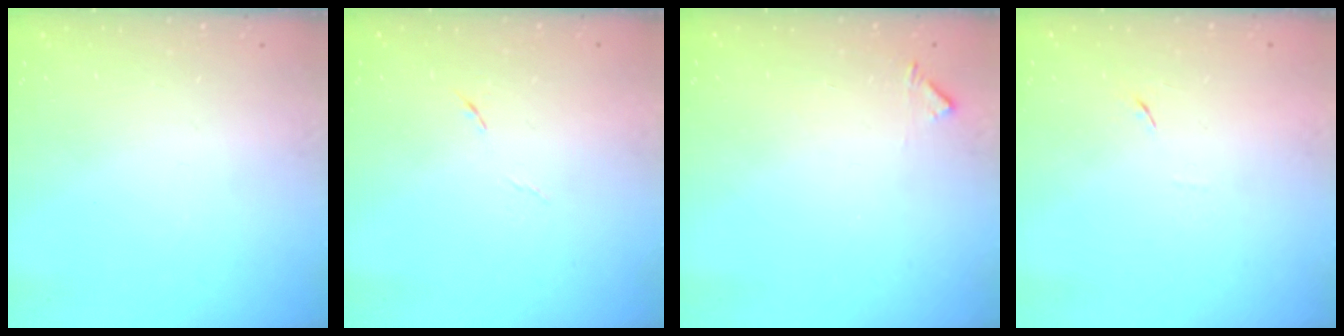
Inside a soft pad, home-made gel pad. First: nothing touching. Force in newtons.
{"total": 4.4, "press": 4.2, "slide": 1.3}
{"total": 5.7, "press": 5.7, "slide": 0.4}
{"total": 5.2, "press": 5.1, "slide": 0.7}